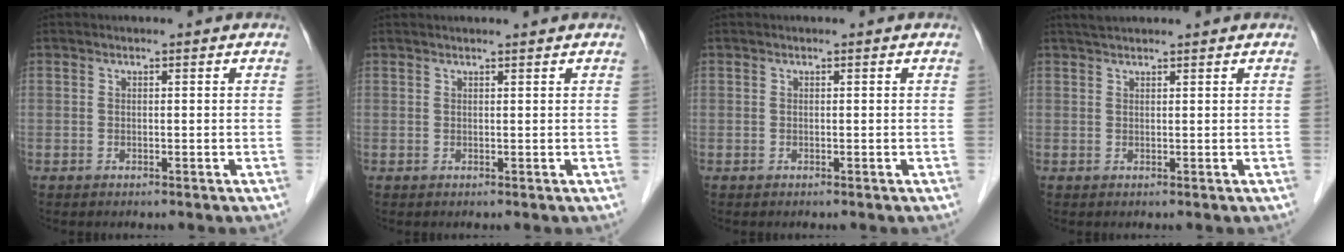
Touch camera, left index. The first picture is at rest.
{"total": 1.8, "force": [1.8, -0.3, 0.5], "torque": [-0.006, 0.012, 0.028]}
{"total": 0.0}
{"total": 2.5, "force": [2.3, 0.1, 0.9], "torque": [-0.015, 0.023, 0.043]}